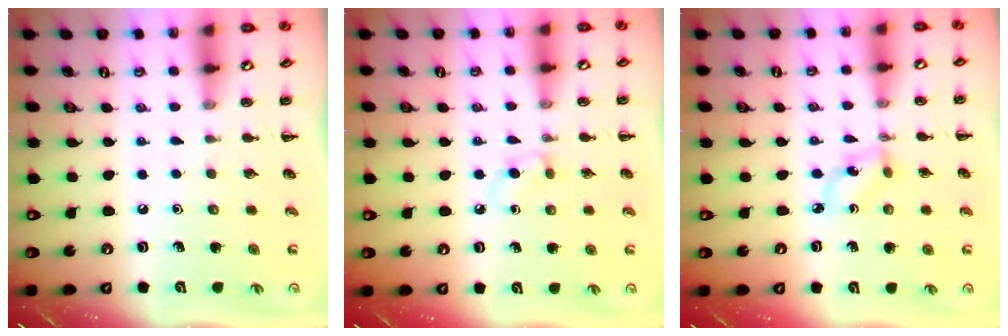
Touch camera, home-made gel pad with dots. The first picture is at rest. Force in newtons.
{"total": 2.4, "press": 2.1, "slide": 1.1}
{"total": 2.0, "press": 2.0, "slide": 0.5}